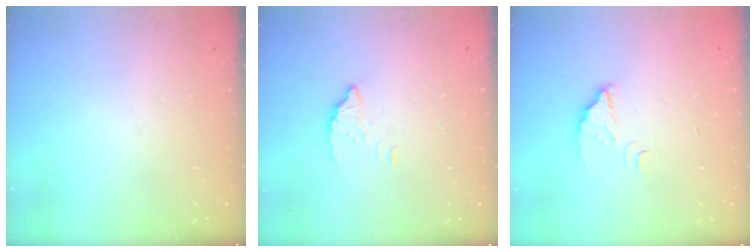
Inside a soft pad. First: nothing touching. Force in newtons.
{"total": 2.9, "press": 2.9, "slide": 0.2}
{"total": 2.9, "press": 2.9, "slide": 0.2}